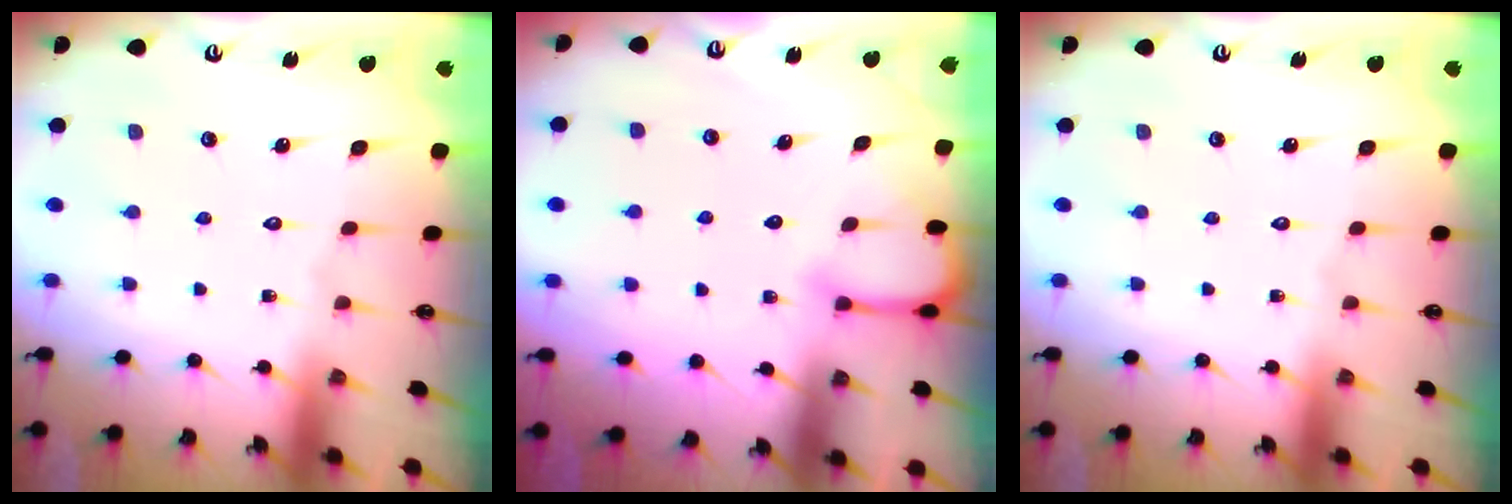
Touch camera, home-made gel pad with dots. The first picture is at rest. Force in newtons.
{"total": 5.5, "press": 5.5, "slide": 0.4}
{"total": 0.0}